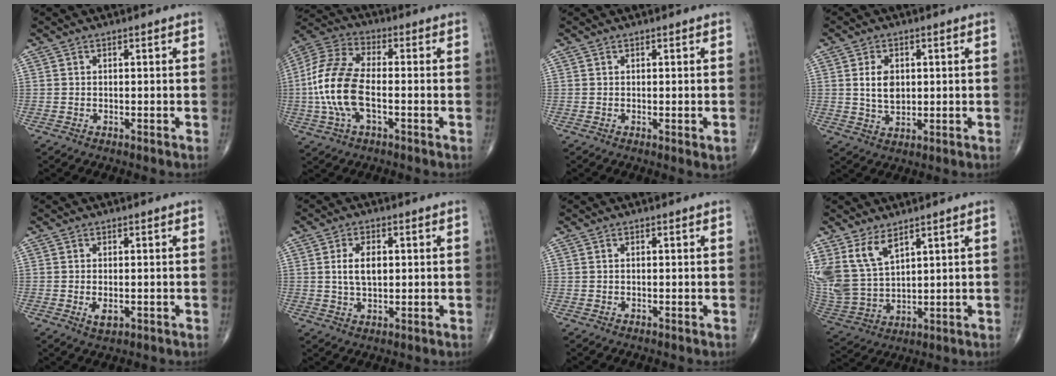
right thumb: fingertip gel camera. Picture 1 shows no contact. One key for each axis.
{"total": 14.8, "fx": -2.2, "fy": 7.1, "fz": 12.8, "tx": -0.285, "ty": 0.025, "tz": -0.046}
{"total": 1.5, "fx": -0.2, "fy": 0.4, "fz": 1.4, "tx": -0.022, "ty": -0.007, "tz": 0.001}
{"total": 5.8, "fx": 1.0, "fy": 3.9, "fz": 4.2, "tx": -0.064, "ty": -0.009, "tz": 0.024}
{"total": 2.5, "fx": -0.5, "fy": 1.3, "fz": 2.1, "tx": -0.037, "ty": -0.006, "tz": -0.005}
{"total": 5.9, "fx": 1.0, "fy": 3.3, "fz": 4.8, "tx": -0.083, "ty": -0.003, "tz": 0.020}
{"total": 0.0}
{"total": 11.6, "fx": 6.8, "fy": 5.9, "fz": 7.3, "tx": -0.147, "ty": -0.028, "tz": 0.158}